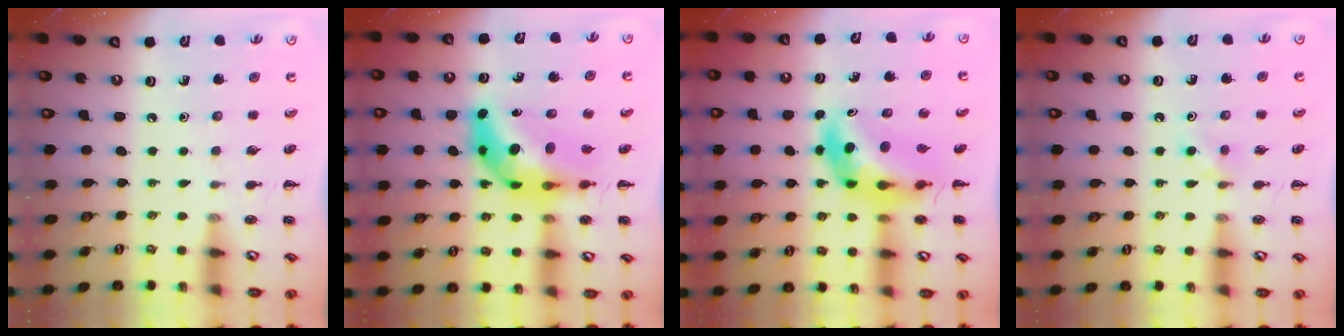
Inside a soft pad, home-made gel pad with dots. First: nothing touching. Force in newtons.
{"total": 11.2, "press": 10.5, "slide": 3.8}
{"total": 8.7, "press": 8.2, "slide": 2.8}
{"total": 2.9, "press": 2.7, "slide": 1.1}